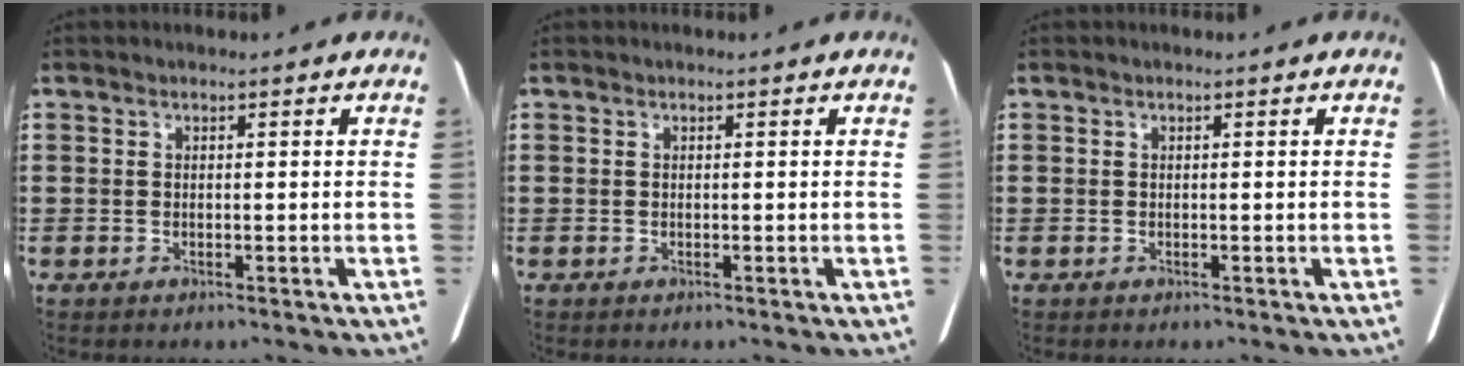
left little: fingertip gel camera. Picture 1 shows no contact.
{"total": 0.0}
{"total": 0.0}